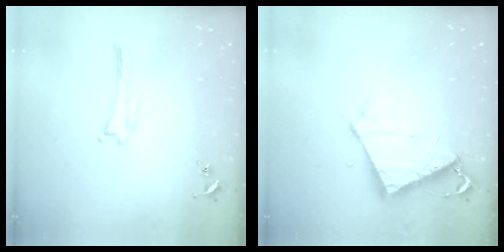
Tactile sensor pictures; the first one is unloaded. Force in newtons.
{"total": 6.6, "press": 6.5, "slide": 0.7}